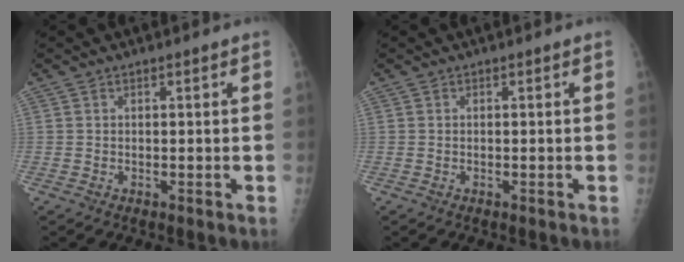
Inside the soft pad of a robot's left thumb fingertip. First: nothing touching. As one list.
[{"total": 0.0}]